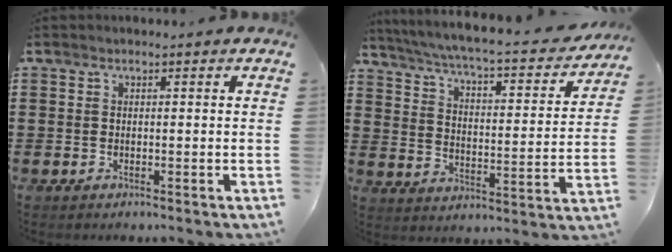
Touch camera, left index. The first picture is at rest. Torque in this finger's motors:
{"motor_torque": [1.25, -0.89, 1.05, 0.13]}